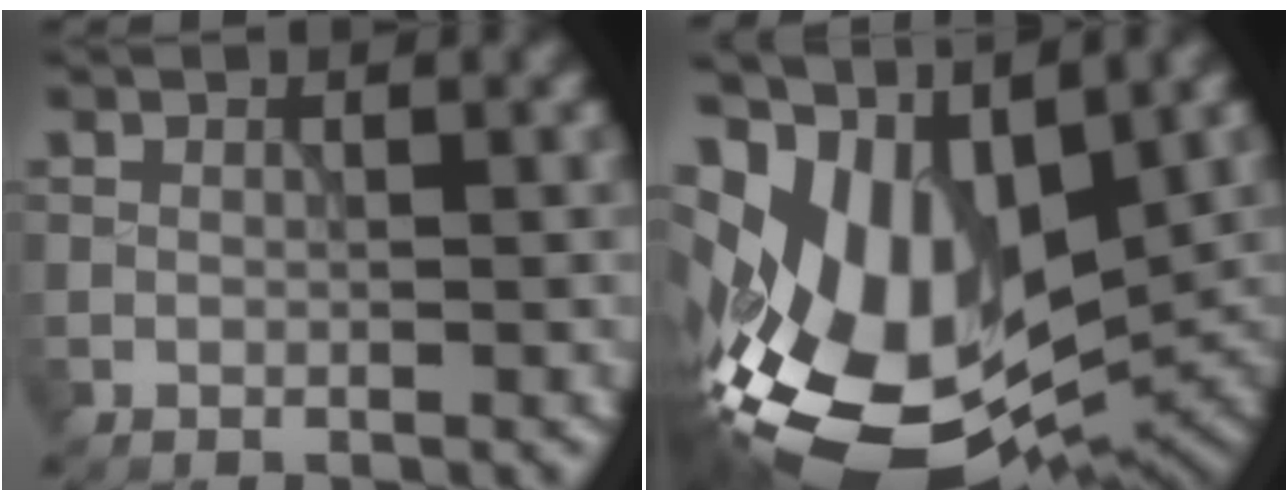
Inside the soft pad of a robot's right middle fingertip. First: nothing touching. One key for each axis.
{"total": 13.9, "fx": -0.3, "fy": 8.4, "fz": 11.1, "tx": -0.213, "ty": -0.006, "tz": 0.005}